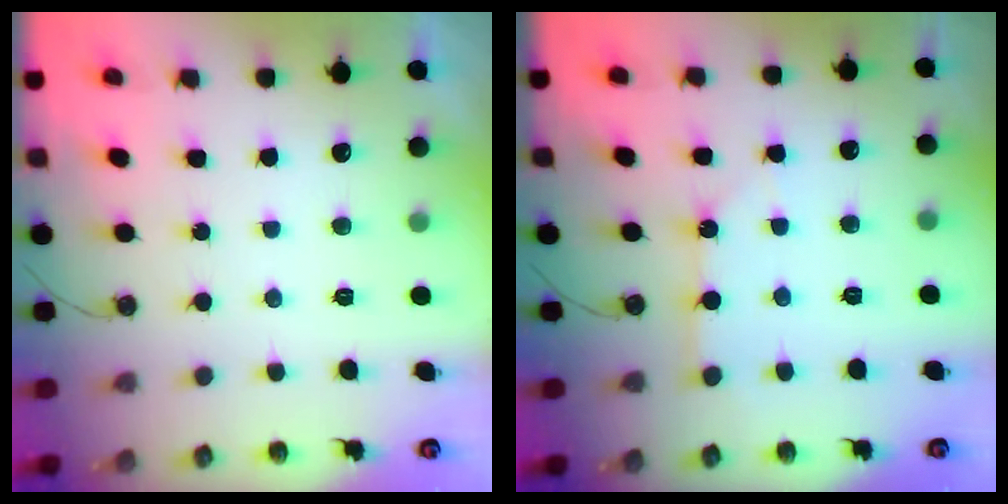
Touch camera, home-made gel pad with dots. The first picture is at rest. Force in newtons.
{"total": 2.8, "press": 2.8, "slide": 0.3}